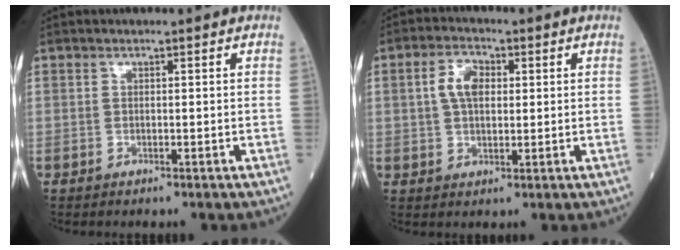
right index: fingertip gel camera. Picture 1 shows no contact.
{"total": 5.2, "force": [1.1, 2.9, 4.1], "torque": [-0.085, 0.013, 0.021]}